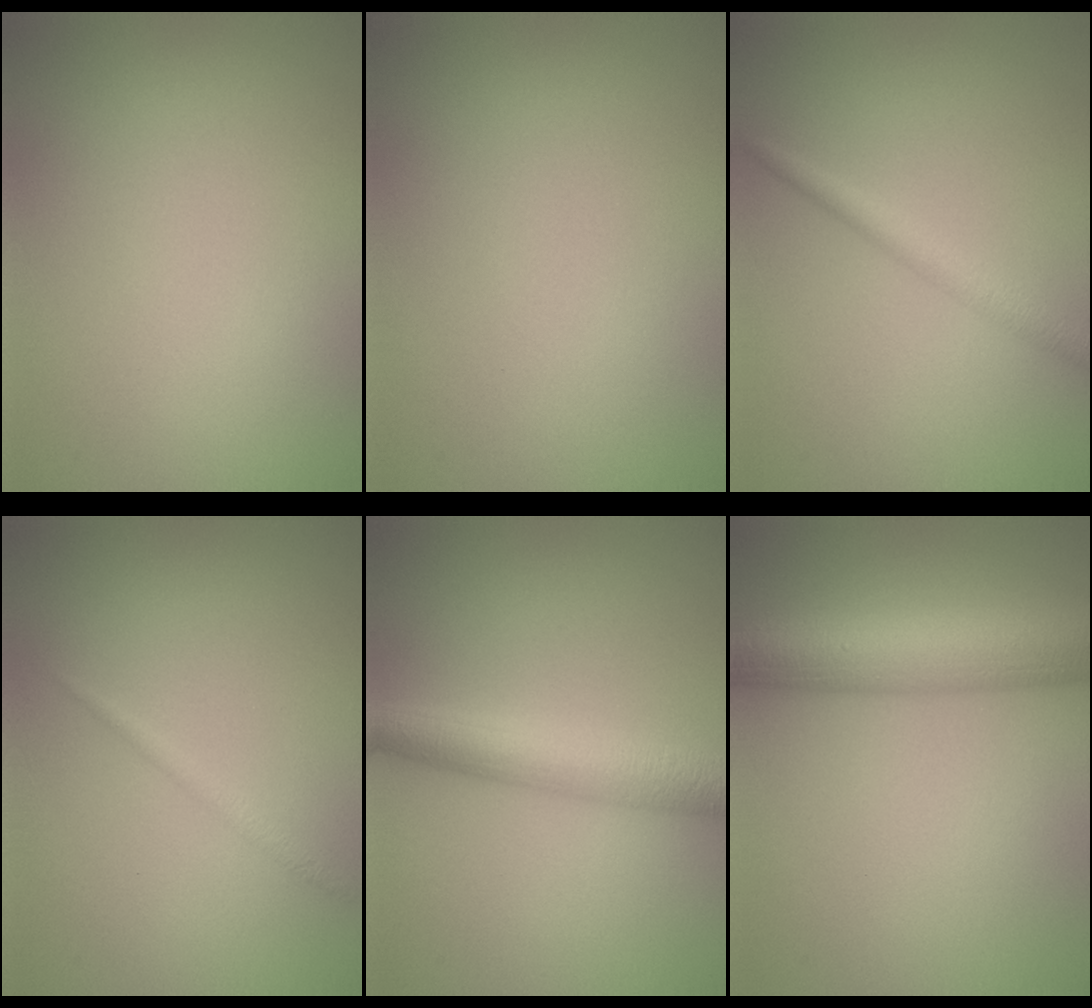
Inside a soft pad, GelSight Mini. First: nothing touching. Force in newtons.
{"total": 0.0}
{"total": 2.2, "press": 2.2, "slide": 0.0}
{"total": 0.8, "press": 0.8, "slide": 0.1}
{"total": 5.0, "press": 5.0, "slide": 0.0}
{"total": 8.5, "press": 8.5, "slide": 0.3}